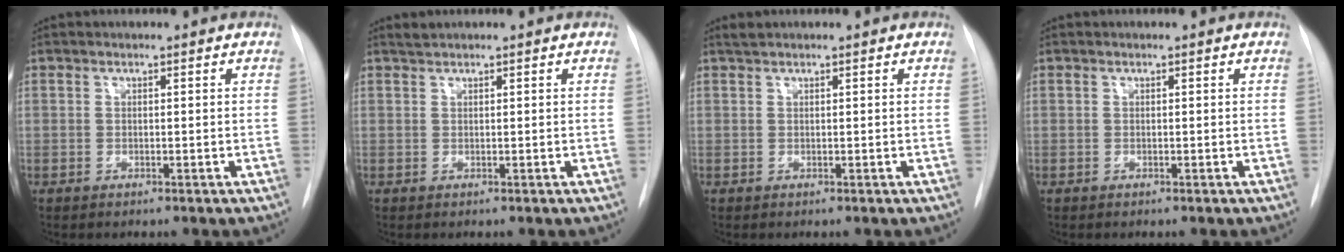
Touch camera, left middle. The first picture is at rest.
{"total": 0.7, "force": [0.7, -0.1, 0.1], "torque": [-0.002, 0.005, 0.016]}
{"total": 0.7, "force": [0.7, 0.0, 0.3], "torque": [-0.006, 0.009, 0.016]}
{"total": 0.0}